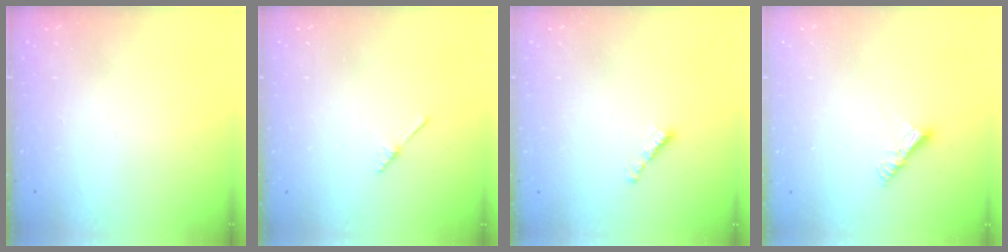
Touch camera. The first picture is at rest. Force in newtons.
{"total": 2.0, "press": 2.0, "slide": 0.2}
{"total": 2.2, "press": 2.1, "slide": 0.7}
{"total": 4.9, "press": 4.8, "slide": 0.4}